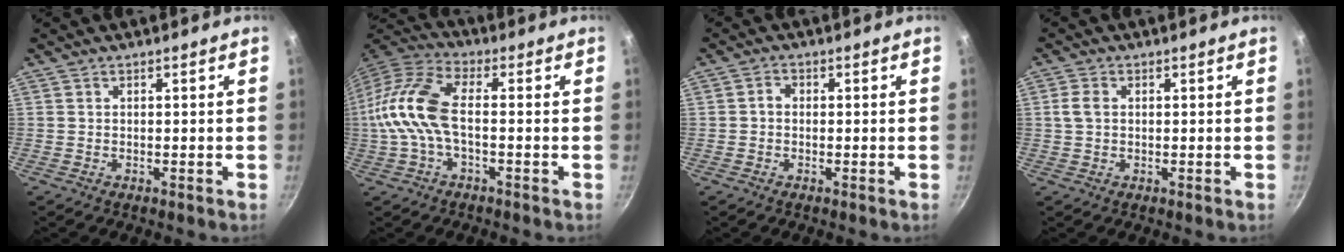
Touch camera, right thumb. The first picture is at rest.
{"total": 13.0, "force": [-1.2, 6.4, 11.3], "torque": [-0.241, 0.030, -0.041]}
{"total": 1.7, "force": [-0.2, 1.4, 1.0], "torque": [-0.015, 0.009, -0.008]}
{"total": 3.0, "force": [0.4, 2.1, 2.0], "torque": [-0.039, 0.007, 0.006]}